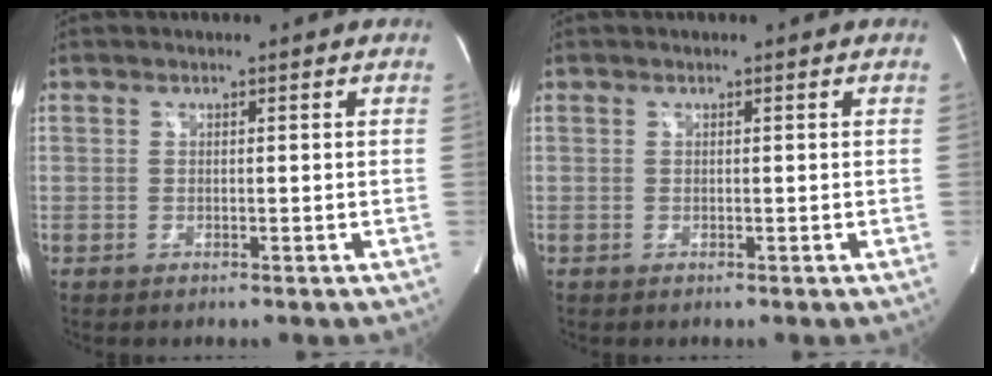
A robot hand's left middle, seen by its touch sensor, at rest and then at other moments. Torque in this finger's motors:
{"motor_torque": [-0.02, -0.02, 0.00, 0.00]}